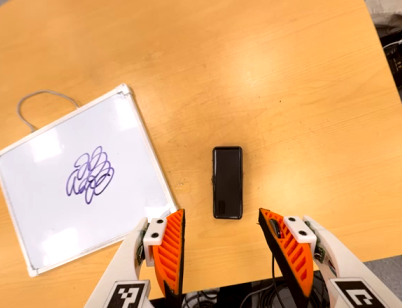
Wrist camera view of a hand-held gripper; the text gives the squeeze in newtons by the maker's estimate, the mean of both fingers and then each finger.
{"total": 0.0}